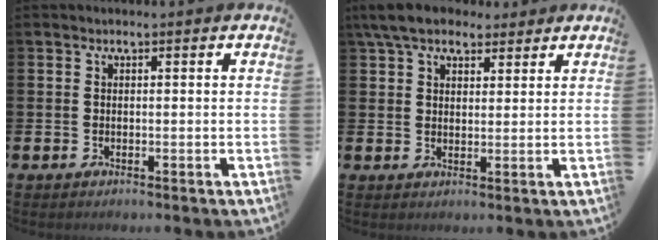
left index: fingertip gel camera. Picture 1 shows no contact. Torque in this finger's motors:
{"motor_torque": [1.09, -1.04, 0.84, 0.21]}